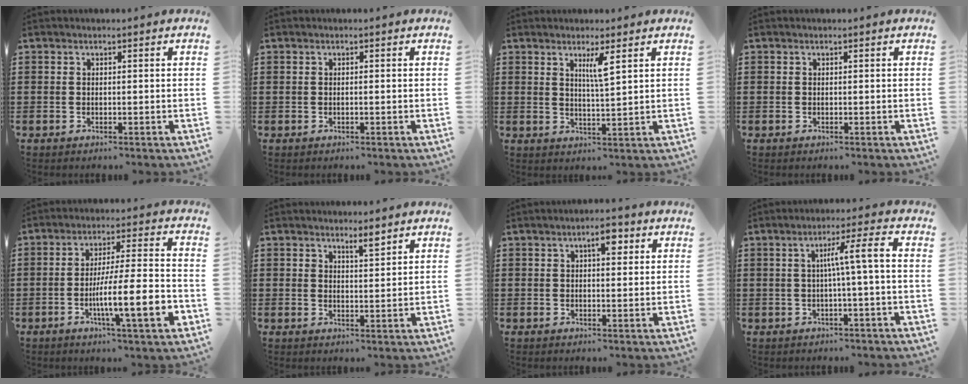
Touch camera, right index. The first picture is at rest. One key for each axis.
{"total": 0.0}
{"total": 3.2, "fx": 1.7, "fy": 0.1, "fz": 2.6, "tx": -0.049, "ty": -0.005, "tz": 0.026}
{"total": 0.0}
{"total": 11.7, "fx": -4.5, "fy": 1.8, "fz": 10.7, "tx": -0.180, "ty": -0.006, "tz": -0.081}
{"total": 2.7, "fx": 2.2, "fy": 0.5, "fz": 1.4, "tx": -0.024, "ty": -0.002, "tz": 0.037}
{"total": 3.4, "fx": 1.5, "fy": 1.3, "fz": 2.8, "tx": -0.044, "ty": 0.002, "tz": 0.021}
{"total": 5.4, "fx": -0.4, "fy": -0.2, "fz": 5.3, "tx": -0.098, "ty": 0.001, "tz": -0.014}